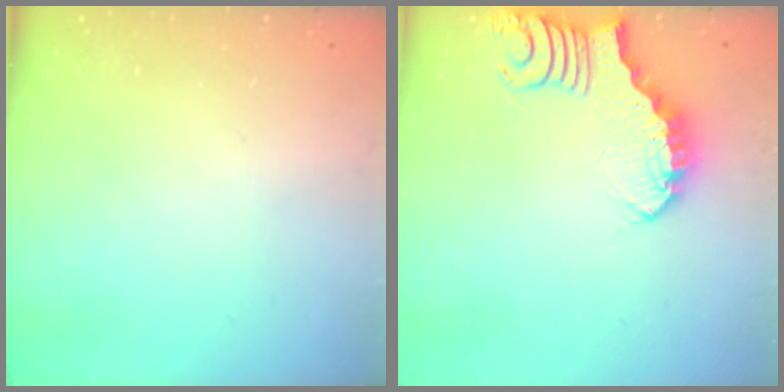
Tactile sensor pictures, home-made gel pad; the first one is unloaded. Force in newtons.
{"total": 3.0, "press": 3.0, "slide": 0.5}